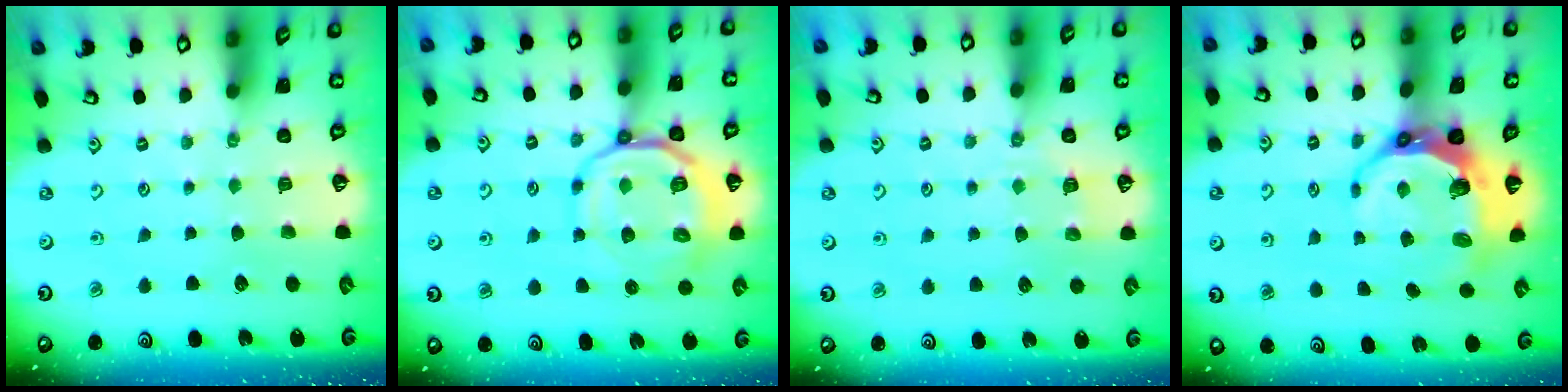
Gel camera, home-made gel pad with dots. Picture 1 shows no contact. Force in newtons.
{"total": 13.9, "press": 13.8, "slide": 1.8}
{"total": 3.9, "press": 3.7, "slide": 1.2}
{"total": 10.3, "press": 9.1, "slide": 4.7}